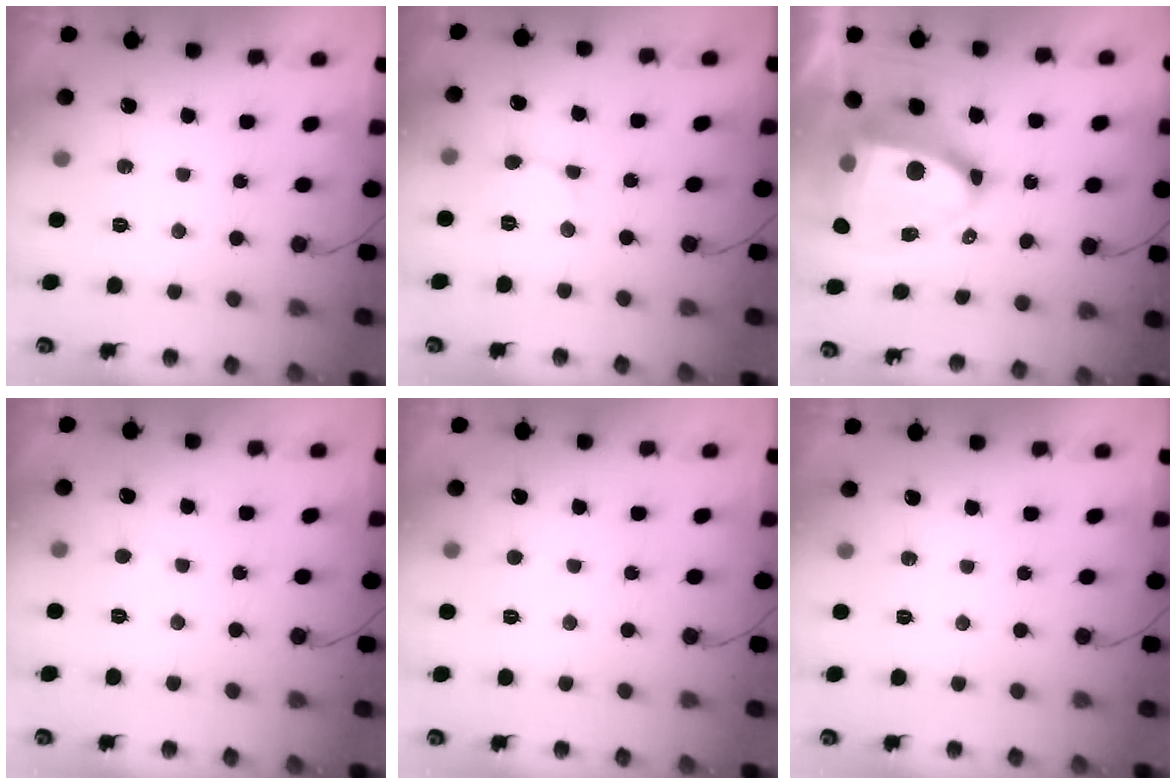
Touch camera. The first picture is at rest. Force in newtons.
{"total": 2.5, "press": 2.5, "slide": 0.3}
{"total": 18.4, "press": 18.3, "slide": 2.1}
{"total": 2.0, "press": 2.0, "slide": 0.2}
{"total": 1.7, "press": 1.7, "slide": 0.1}
{"total": 0.0}